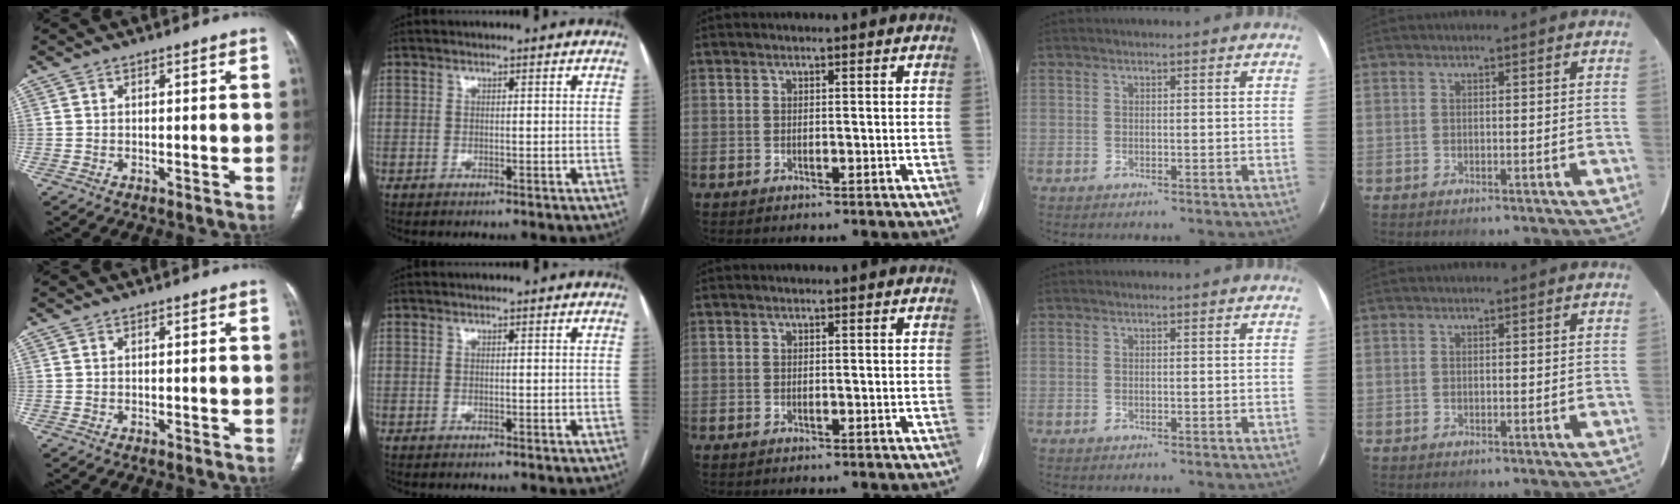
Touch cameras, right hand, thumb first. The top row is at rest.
{}